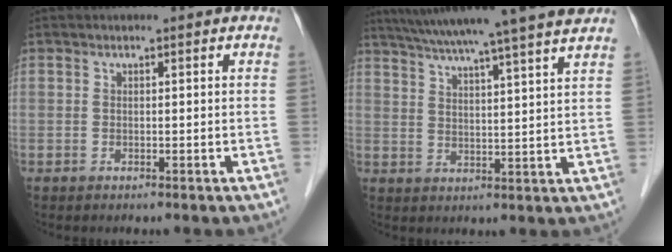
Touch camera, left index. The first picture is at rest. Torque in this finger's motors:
{"motor_torque": [1.04, -1.10, 0.71, 0.21]}